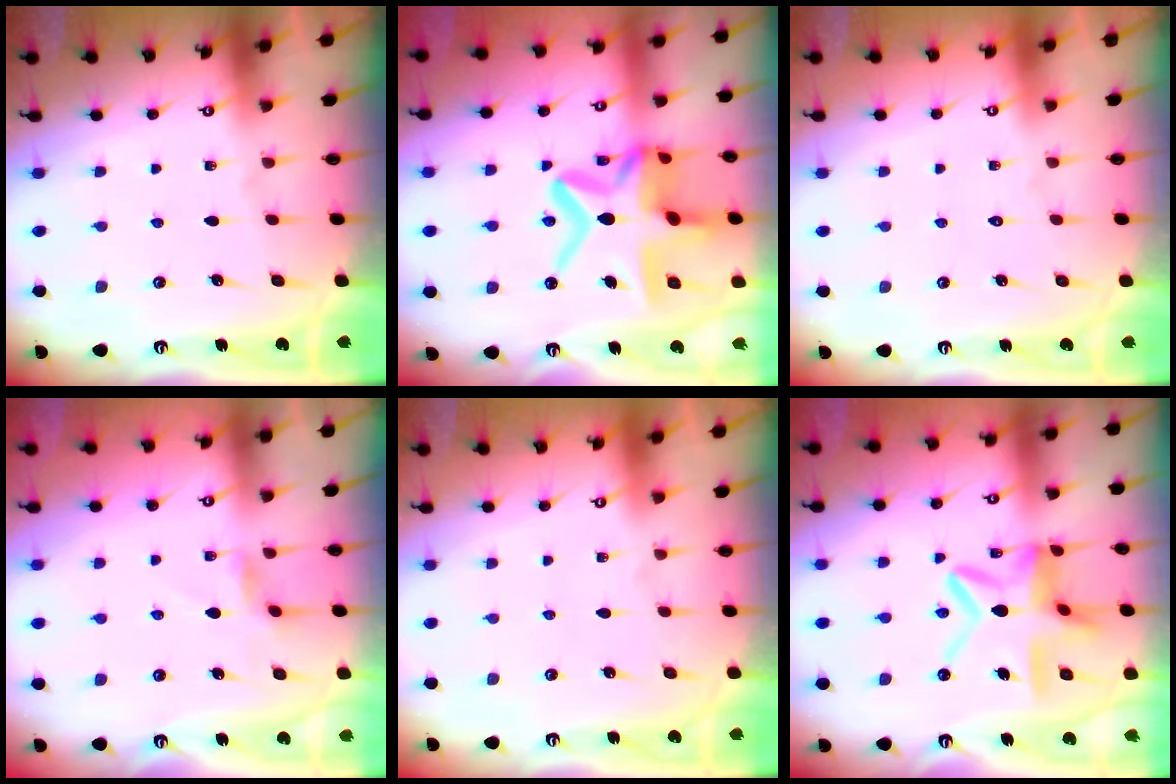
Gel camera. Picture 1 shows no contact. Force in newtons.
{"total": 20.0, "press": 19.9, "slide": 1.9}
{"total": 1.7, "press": 1.7, "slide": 0.1}
{"total": 3.0, "press": 3.0, "slide": 0.4}
{"total": 1.8, "press": 1.7, "slide": 0.1}
{"total": 14.0, "press": 14.0, "slide": 1.3}